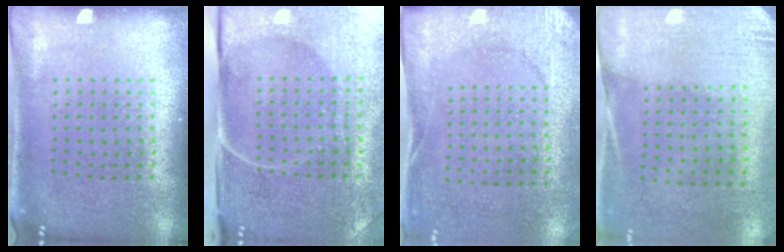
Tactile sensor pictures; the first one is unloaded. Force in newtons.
{"total": 4.9, "press": 4.0, "slide": 3.0}
{"total": 2.7, "press": 2.2, "slide": 1.7}
{"total": 2.6, "press": 2.3, "slide": 1.3}